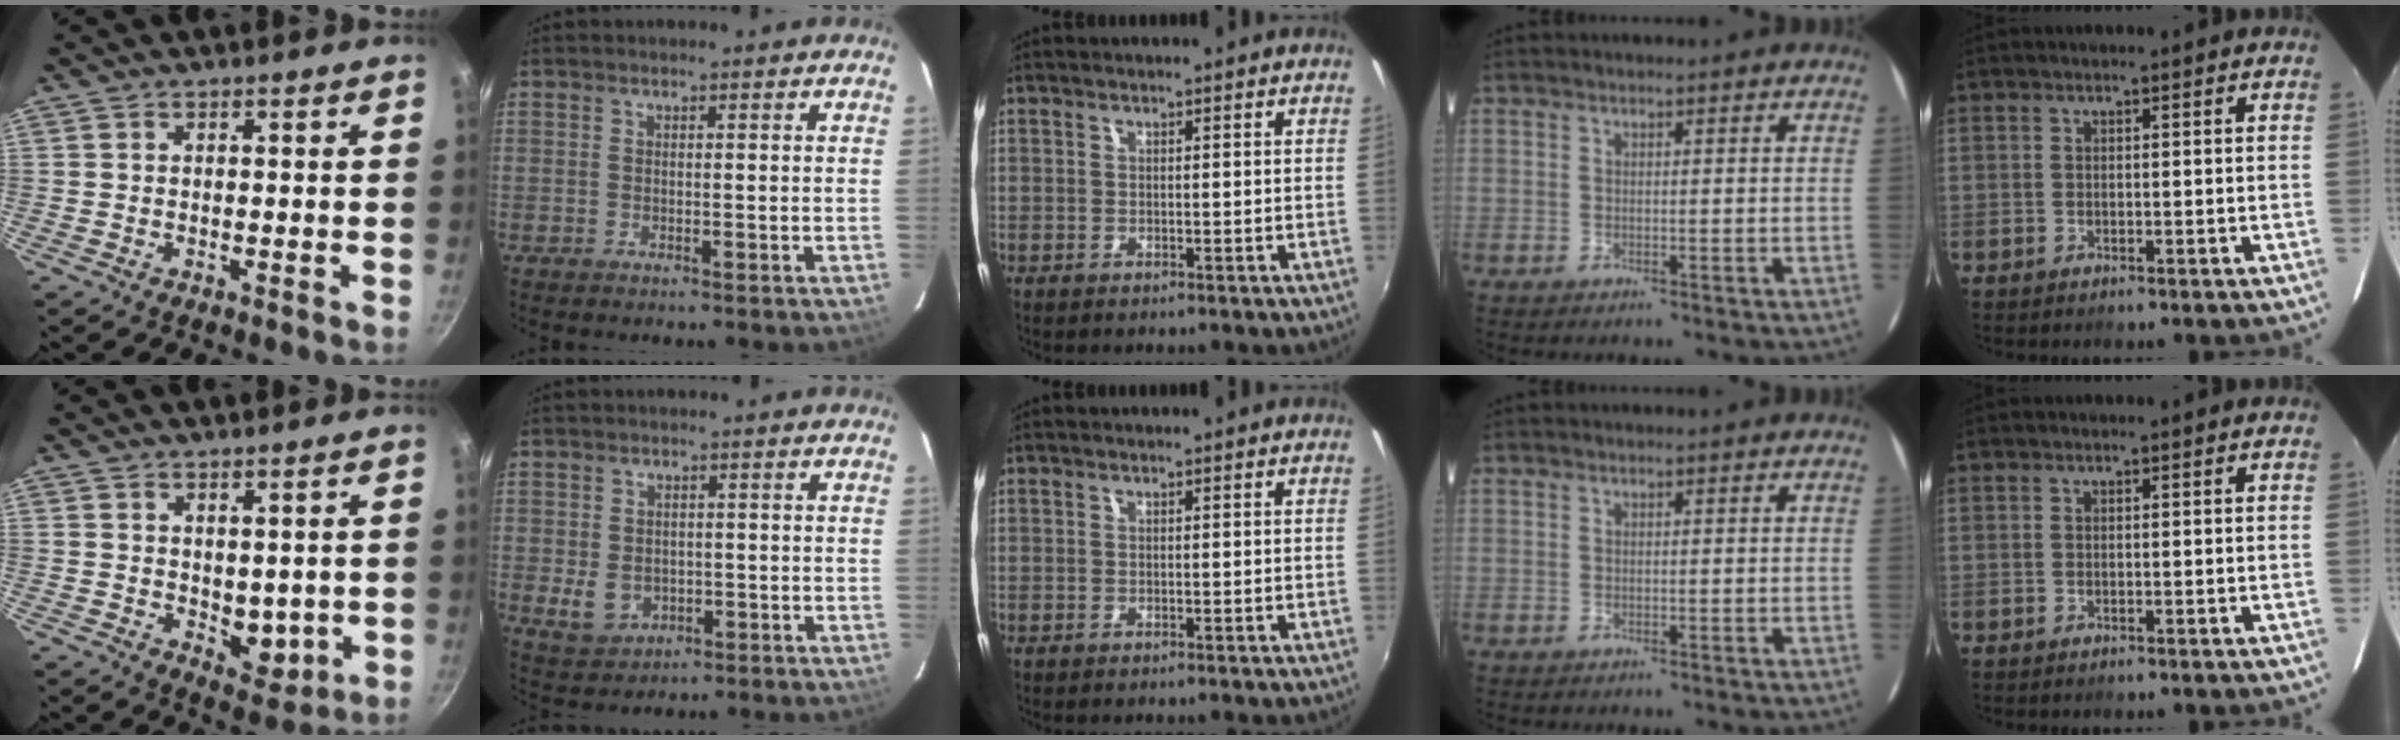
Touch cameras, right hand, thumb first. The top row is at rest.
{"thumb": {"total": 5.7, "force": [0.2, 4.0, 4.0], "torque": [-0.036, -0.018, 0.014]}, "index": {"total": 5.3, "force": [-0.9, 4.6, 2.5], "torque": [-0.057, 0.001, 0.001]}}